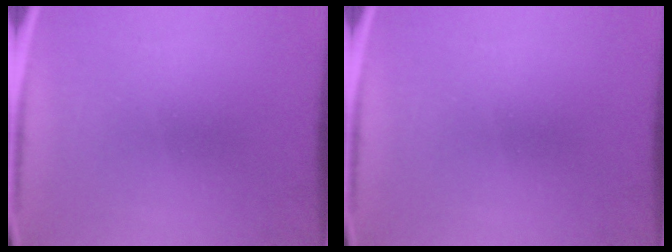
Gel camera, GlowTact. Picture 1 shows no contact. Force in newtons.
{"total": 0.0}